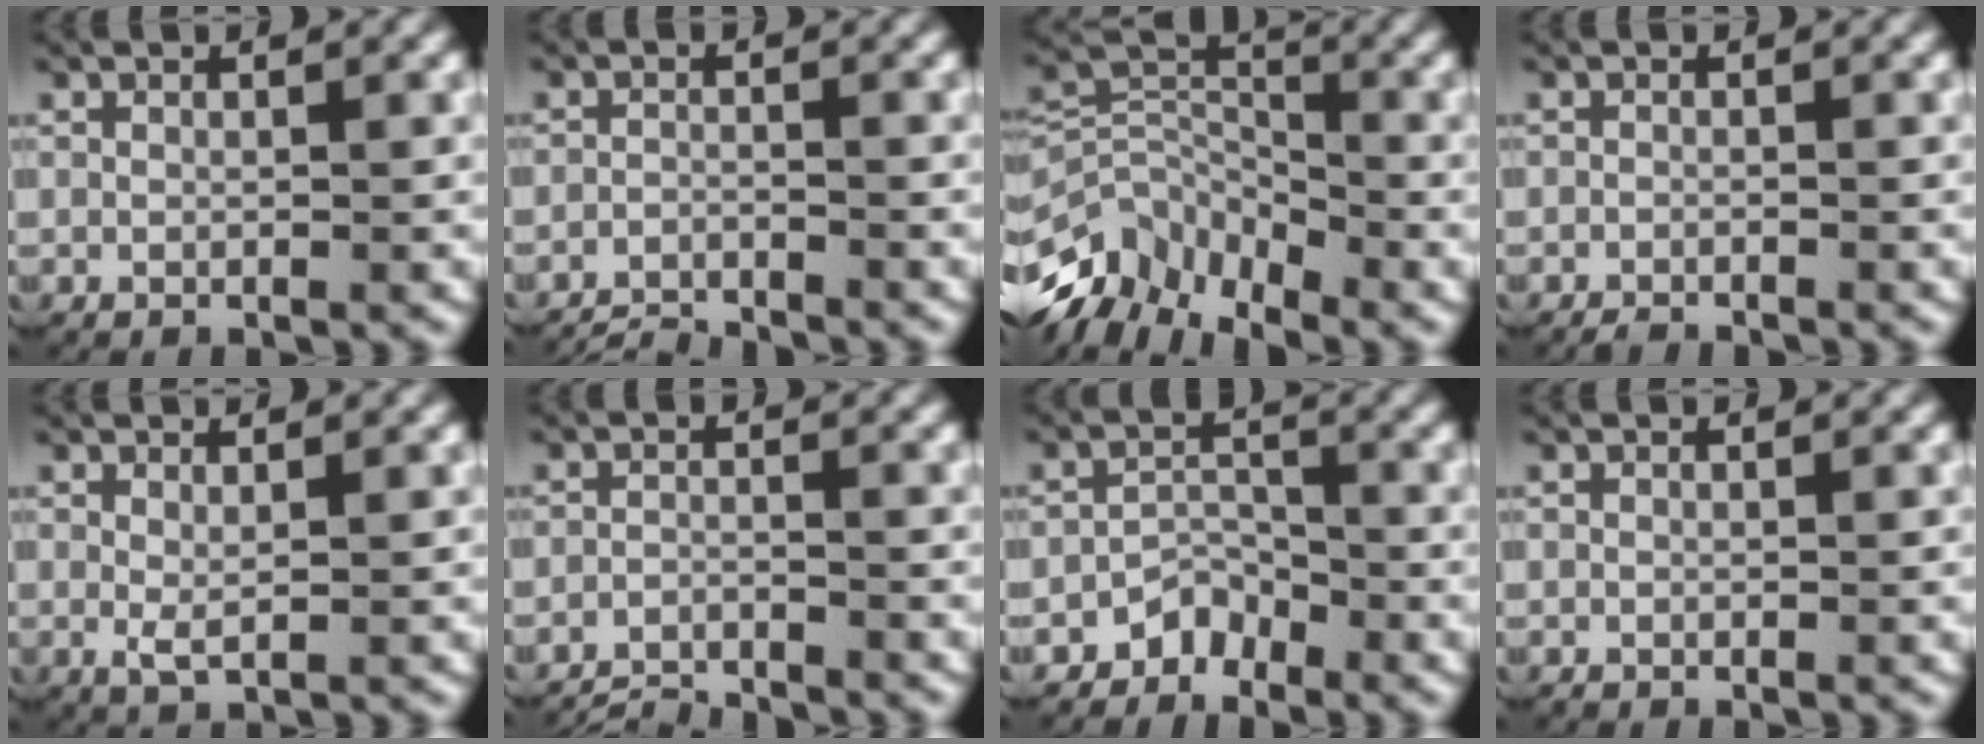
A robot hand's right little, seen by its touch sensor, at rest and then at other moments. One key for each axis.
{"total": 3.9, "fx": -3.8, "fy": 0.9, "fz": 0.4, "tx": -0.009, "ty": -0.015, "tz": -0.064}
{"total": 9.7, "fx": -2.3, "fy": 7.4, "fz": 5.8, "tx": -0.121, "ty": -0.032, "tz": -0.040}
{"total": 1.4, "fx": -1.4, "fy": 0.2, "fz": 0.1, "tx": -0.004, "ty": -0.006, "tz": -0.023}
{"total": 1.5, "fx": 0.0, "fy": 0.5, "fz": 1.4, "tx": -0.038, "ty": -0.011, "tz": 0.007}
{"total": 4.5, "fx": -4.4, "fy": 1.0, "fz": 0.5, "tx": -0.010, "ty": -0.017, "tz": -0.073}
{"total": 3.1, "fx": -2.3, "fy": 2.0, "fz": 0.9, "tx": -0.017, "ty": 0.000, "tz": -0.048}
{"total": 0.0}